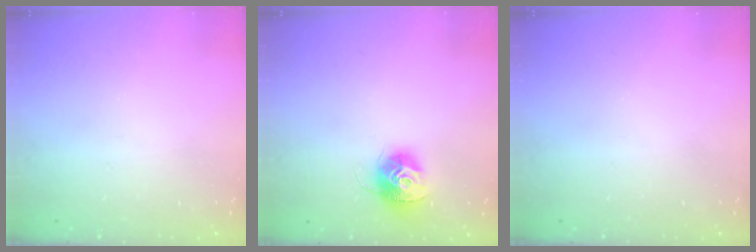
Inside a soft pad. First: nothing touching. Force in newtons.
{"total": 12.1, "press": 12.1, "slide": 1.1}
{"total": 0.0}